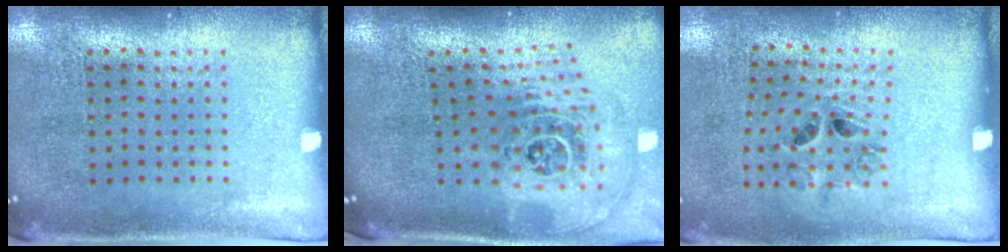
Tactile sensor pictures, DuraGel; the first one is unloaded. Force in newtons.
{"total": 2.8, "press": 1.8, "slide": 2.1}
{"total": 1.4, "press": 0.8, "slide": 1.2}